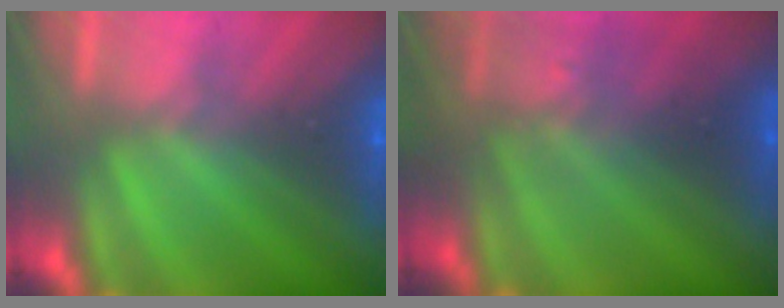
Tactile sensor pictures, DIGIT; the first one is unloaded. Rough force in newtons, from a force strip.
{"total": 2.9}